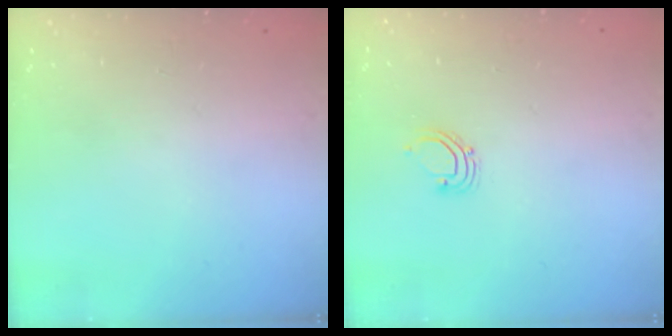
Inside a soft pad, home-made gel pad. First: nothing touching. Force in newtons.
{"total": 3.4, "press": 3.3, "slide": 0.8}